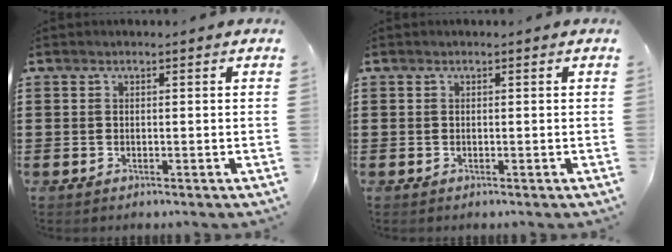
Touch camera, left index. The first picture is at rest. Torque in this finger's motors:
{"motor_torque": [0.00, 0.00, 0.00, 0.00]}